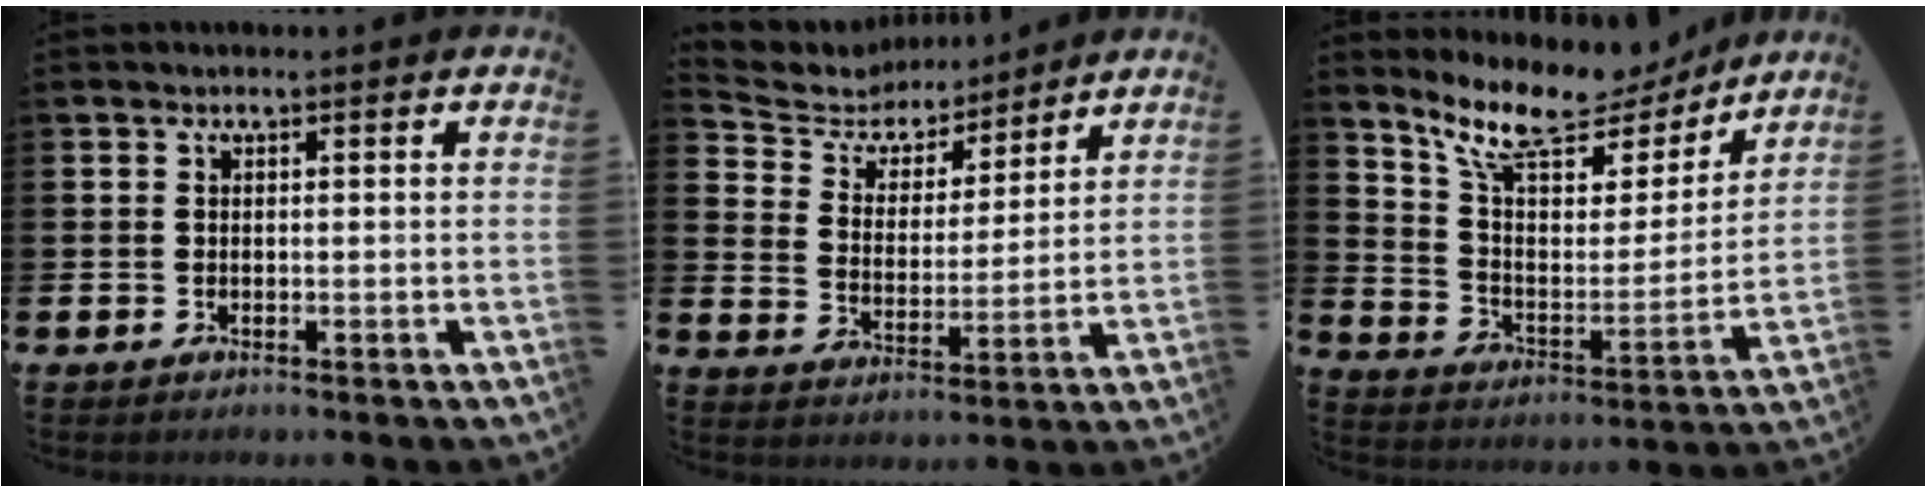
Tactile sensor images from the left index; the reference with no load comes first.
{"total": 5.9, "force": [5.3, 2.4, 0.6], "torque": [-0.054, -0.036, 0.090]}
{"total": 11.1, "force": [9.5, 3.9, 4.3], "torque": [-0.130, -0.056, 0.167]}